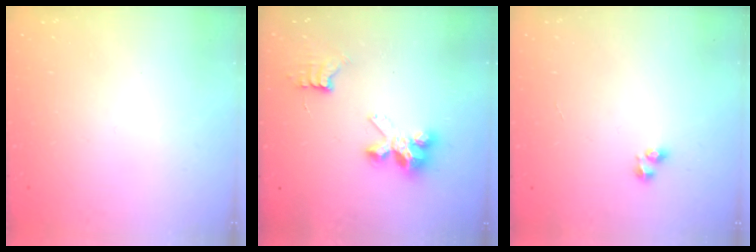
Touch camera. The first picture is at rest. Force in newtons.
{"total": 7.9, "press": 7.9, "slide": 0.6}
{"total": 2.5, "press": 2.2, "slide": 1.3}